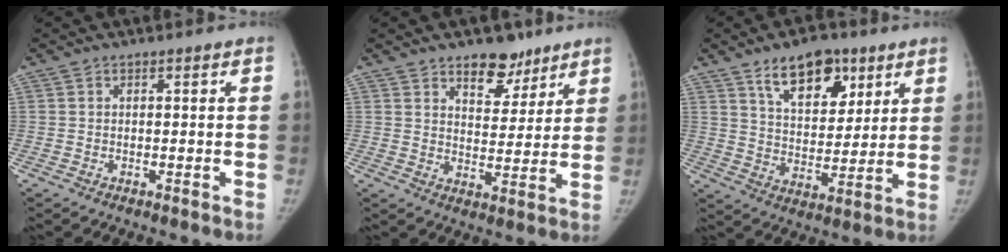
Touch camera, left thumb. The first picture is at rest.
{"total": 8.8, "force": [6.3, 4.8, 3.9], "torque": [-0.020, -0.039, 0.097]}
{"total": 14.0, "force": [8.1, 7.7, 8.4], "torque": [-0.089, -0.043, 0.136]}